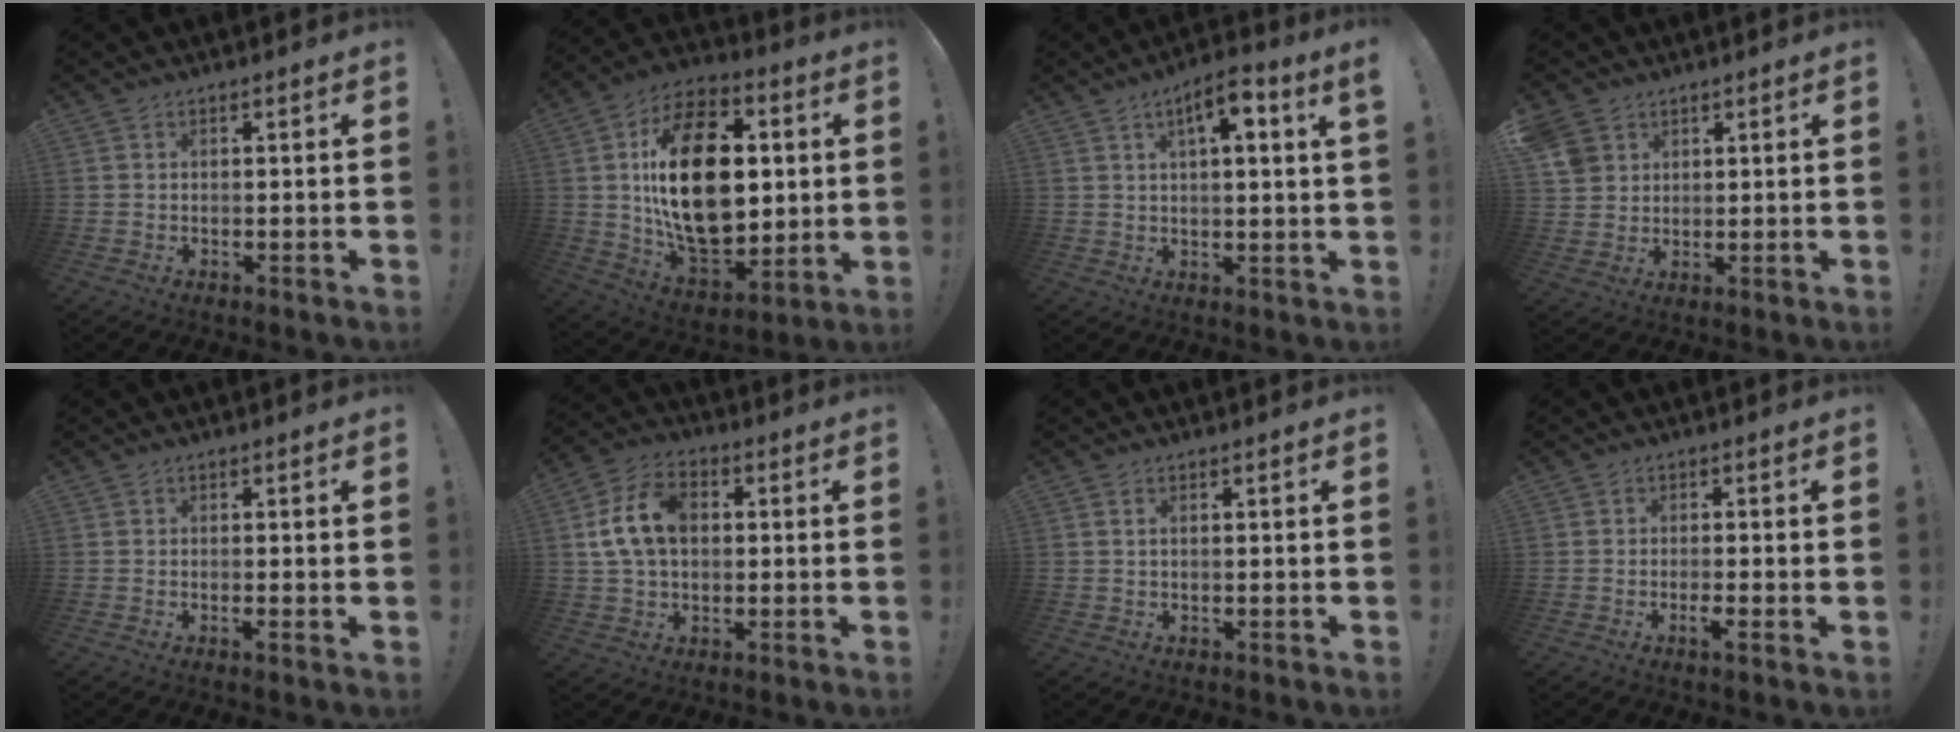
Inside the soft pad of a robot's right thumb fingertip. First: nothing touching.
{"total": 28.6, "force": [3.6, 17.9, 21.9], "torque": [-0.401, -0.014, 0.069]}
{"total": 7.1, "force": [3.0, 1.1, 6.3], "torque": [-0.092, -0.010, 0.042]}
{"total": 5.6, "force": [3.1, 4.4, 1.4], "torque": [-0.023, -0.012, 0.064]}
{"total": 1.4, "force": [0.0, -0.3, 1.3], "torque": [-0.015, -0.007, -0.001]}
{"total": 13.4, "force": [2.1, 9.4, 9.3], "torque": [-0.169, 0.010, 0.042]}
{"total": 0.8, "force": [0.2, 0.2, 0.8], "torque": [-0.022, 0.004, 0.004]}
{"total": 2.9, "force": [-1.1, -0.4, 2.6], "torque": [-0.041, -0.011, -0.018]}